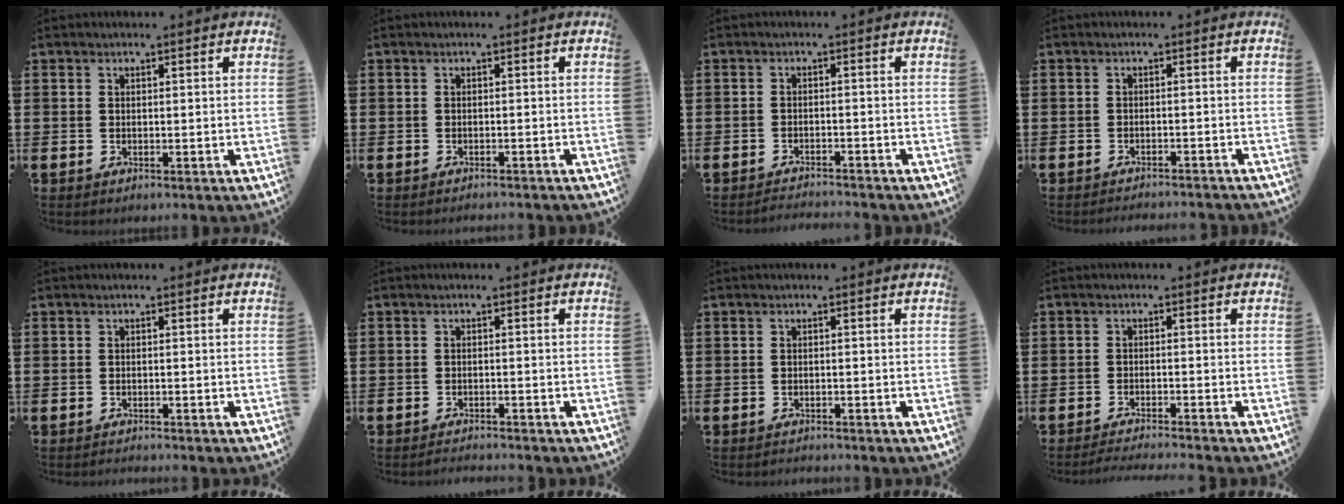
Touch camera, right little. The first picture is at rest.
{"total": 0.6, "force": [-0.6, -0.1, 0.0], "torque": [0.001, -0.001, -0.012]}
{"total": 1.6, "force": [-1.6, -0.1, -0.1], "torque": [-0.003, 0.005, -0.033]}
{"total": 1.3, "force": [-1.3, -0.2, -0.1], "torque": [-0.001, 0.004, -0.027]}
{"total": 0.6, "force": [-0.6, 0.0, 0.0], "torque": [-0.002, -0.002, -0.013]}
{"total": 1.1, "force": [-1.1, -0.1, 0.0], "torque": [-0.002, 0.002, -0.024]}
{"total": 0.7, "force": [-0.7, 0.0, 0.0], "torque": [-0.002, -0.001, -0.015]}
{"total": 1.7, "force": [-1.6, -0.2, 0.4], "torque": [-0.006, 0.002, -0.032]}